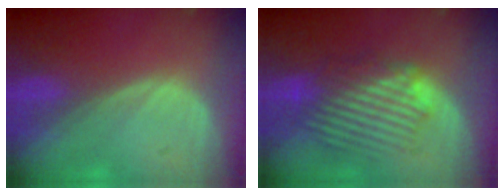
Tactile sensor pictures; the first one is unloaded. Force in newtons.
{"total": 8.6, "press": 8.2, "slide": 2.6}